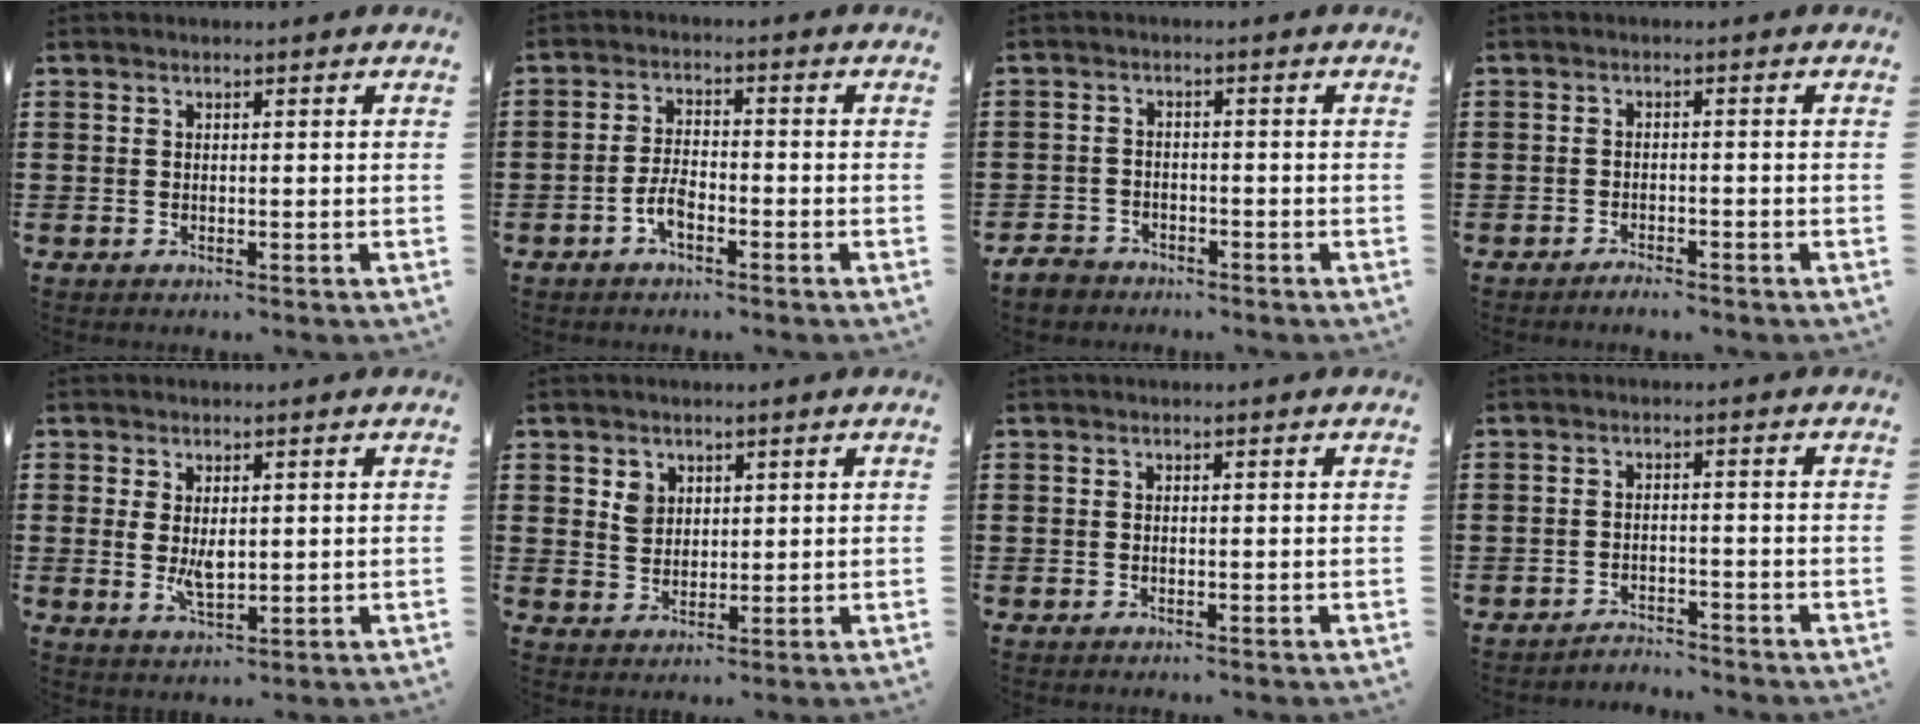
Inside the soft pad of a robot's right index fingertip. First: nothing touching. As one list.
[{"total": 3.6, "force": [-2.1, 1.4, 2.6], "torque": [-0.064, 0.001, -0.045]}, {"total": 2.7, "force": [-2.5, 0.8, 0.1], "torque": [-0.016, -0.001, -0.056]}, {"total": 1.6, "force": [-1.6, 0.0, 0.2], "torque": [-0.008, 0.000, -0.031]}, {"total": 3.5, "force": [0.6, 1.8, 2.9], "torque": [-0.050, 0.002, 0.009]}, {"total": 3.3, "force": [1.8, 2.7, 0.9], "torque": [-0.028, 0.009, 0.034]}, {"total": 0.0}, {"total": 2.4, "force": [-2.4, 0.0, -0.2], "torque": [-0.005, 0.001, -0.052]}]